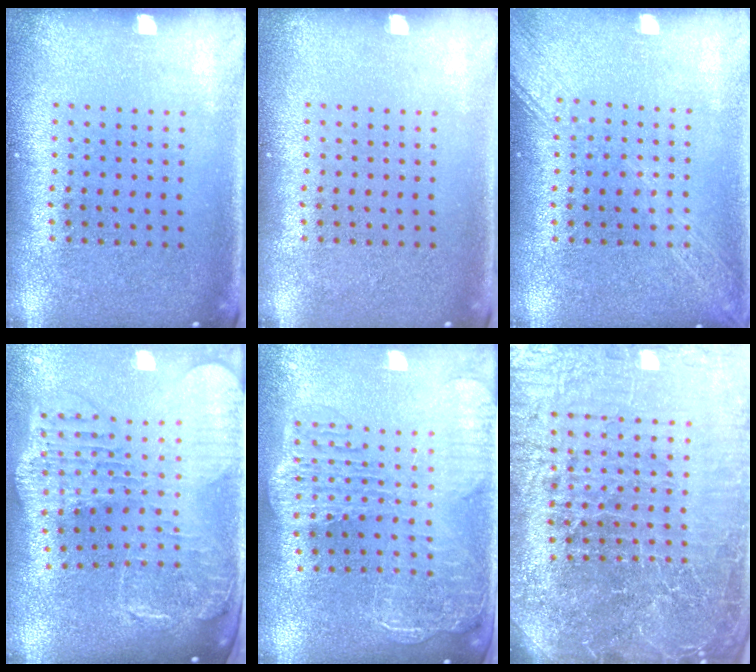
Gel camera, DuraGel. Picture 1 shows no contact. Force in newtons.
{"total": 0.0}
{"total": 1.8, "press": 1.7, "slide": 0.2}
{"total": 2.9, "press": 2.5, "slide": 1.5}
{"total": 2.9, "press": 2.4, "slide": 1.7}
{"total": 7.6, "press": 6.6, "slide": 3.8}